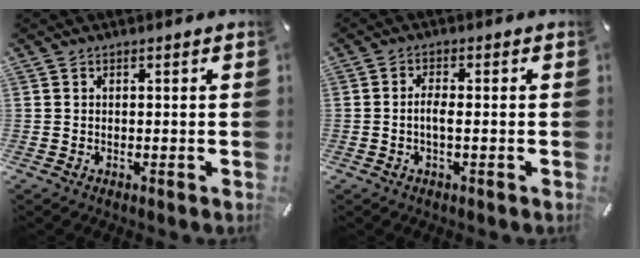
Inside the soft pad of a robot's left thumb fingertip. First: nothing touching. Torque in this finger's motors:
{"motor_torque": [0.02, -0.30, 0.15, 0.35, 0.09]}